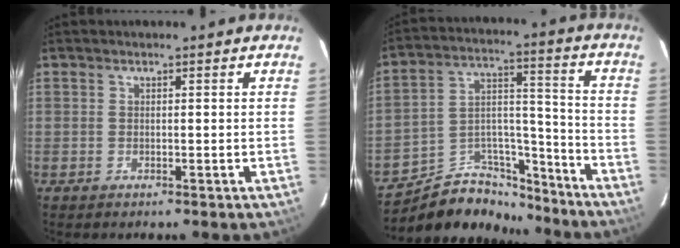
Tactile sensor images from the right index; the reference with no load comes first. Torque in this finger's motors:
{"motor_torque": [-0.07, -0.27, -0.33, -0.18]}